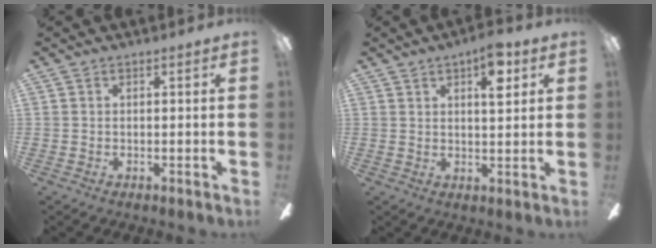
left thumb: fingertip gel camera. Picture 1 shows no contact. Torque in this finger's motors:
{"motor_torque": [0.10, 0.20, -0.30, 0.25, 0.02]}